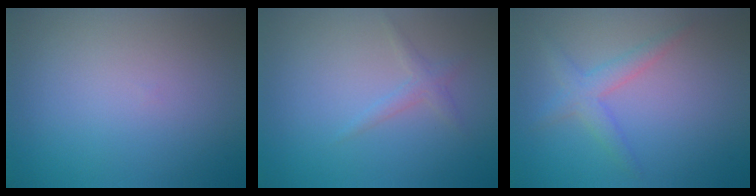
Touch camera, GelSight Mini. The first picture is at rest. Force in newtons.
{"total": 1.3, "press": 1.3, "slide": 0.1}
{"total": 2.5, "press": 2.5, "slide": 0.2}